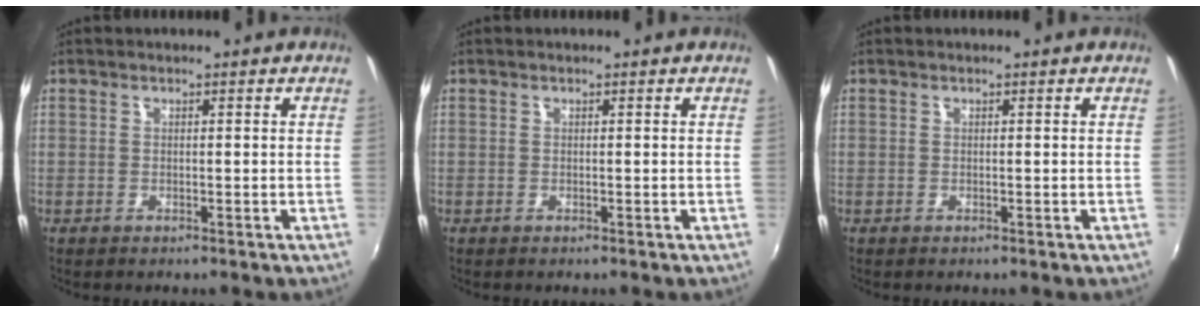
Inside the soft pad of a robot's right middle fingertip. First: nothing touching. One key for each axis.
{"total": 0.0}
{"total": 0.0}